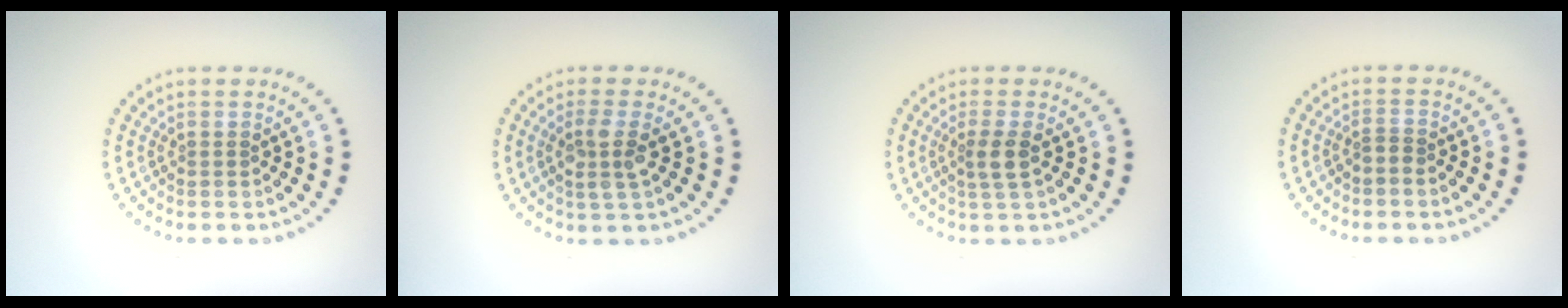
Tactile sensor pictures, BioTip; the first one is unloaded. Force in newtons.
{"total": 2.5, "press": 2.1, "slide": 1.3}
{"total": 1.9, "press": 1.6, "slide": 1.0}
{"total": 0.7, "press": 0.5, "slide": 0.6}